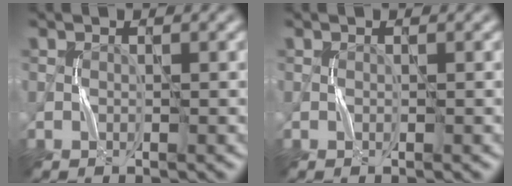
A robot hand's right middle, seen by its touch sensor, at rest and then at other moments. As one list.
[{"total": 0.0}]